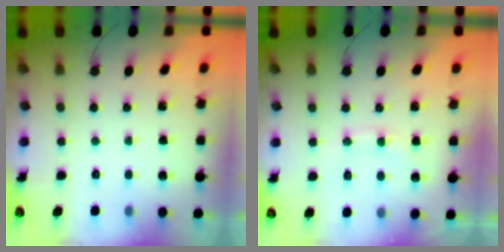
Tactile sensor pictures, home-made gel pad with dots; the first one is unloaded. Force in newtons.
{"total": 9.8, "press": 9.7, "slide": 0.9}